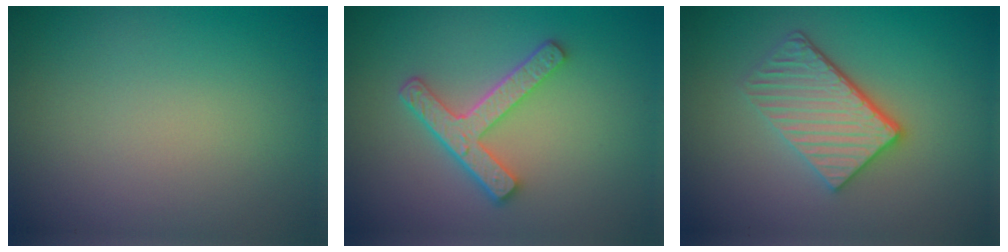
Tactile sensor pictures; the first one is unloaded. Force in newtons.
{"total": 4.3, "press": 3.3, "slide": 2.9}
{"total": 4.6, "press": 3.5, "slide": 2.9}